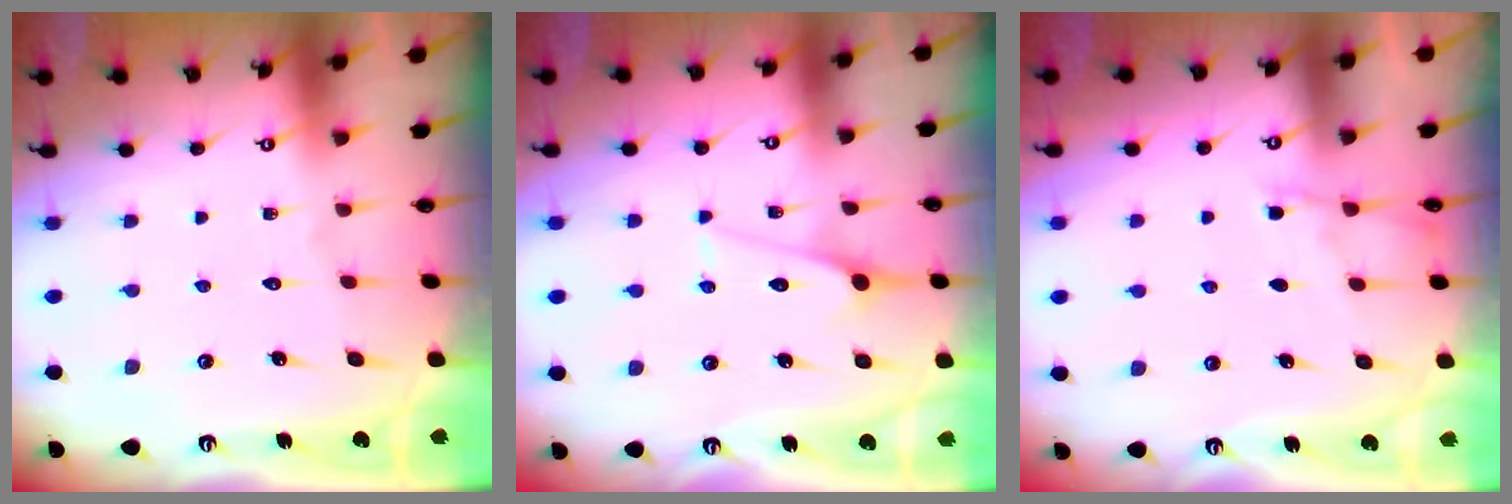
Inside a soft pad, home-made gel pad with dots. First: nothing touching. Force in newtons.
{"total": 5.0, "press": 5.0, "slide": 0.5}
{"total": 3.2, "press": 3.1, "slide": 0.5}